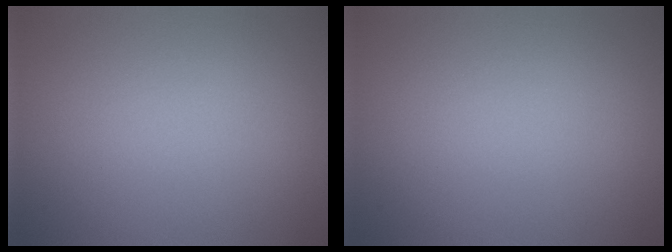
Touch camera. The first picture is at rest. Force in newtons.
{"total": 0.0}